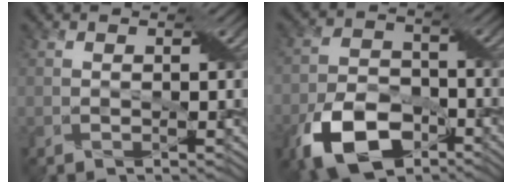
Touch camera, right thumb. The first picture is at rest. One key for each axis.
{"total": 10.9, "fx": -6.0, "fy": 6.5, "fz": 6.3, "tx": -0.134, "ty": -0.014, "tz": -0.112}